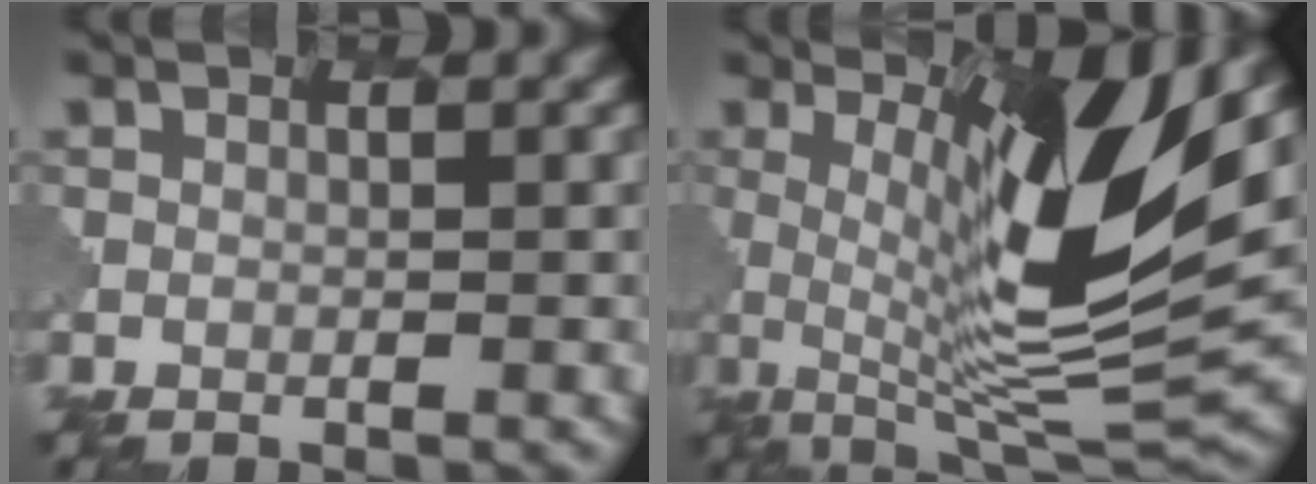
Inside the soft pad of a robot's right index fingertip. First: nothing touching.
{"total": 12.0, "force": [2.4, 3.0, 11.4], "torque": [-0.181, -0.007, 0.051]}